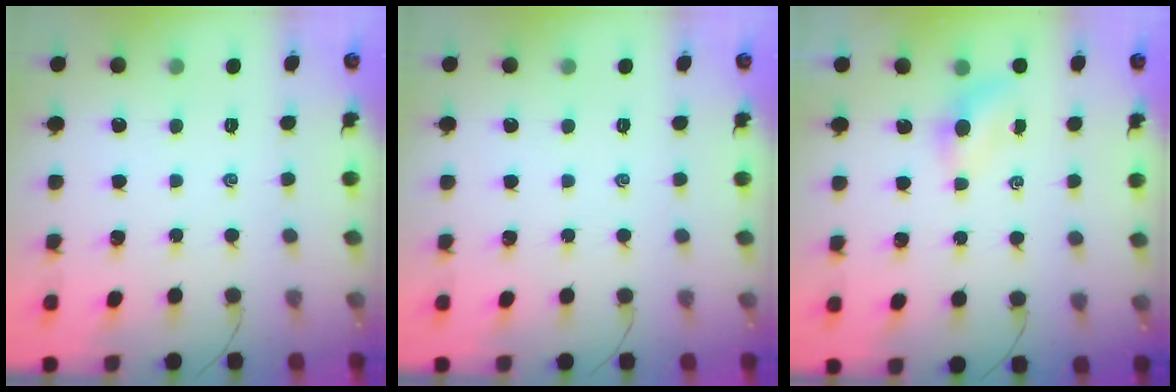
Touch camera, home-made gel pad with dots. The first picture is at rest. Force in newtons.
{"total": 0.0}
{"total": 3.9, "press": 3.8, "slide": 1.0}